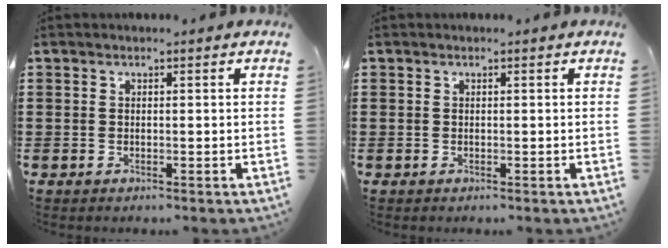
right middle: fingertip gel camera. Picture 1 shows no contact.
{"total": 0.0}